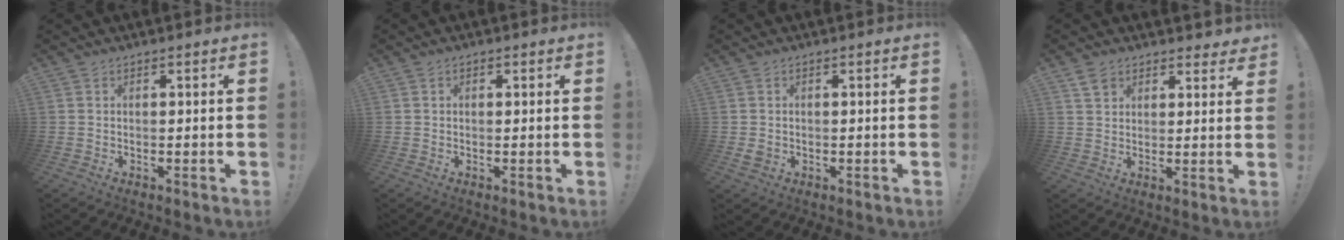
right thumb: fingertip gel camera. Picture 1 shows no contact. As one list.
[{"total": 0.7, "force": [0.0, 0.5, 0.4], "torque": [-0.001, 0.001, -0.002]}, {"total": 1.8, "force": [-0.2, 1.5, 0.9], "torque": [-0.013, 0.005, -0.002]}, {"total": 5.4, "force": [3.7, 3.7, 1.5], "torque": [-0.017, -0.018, 0.068]}]